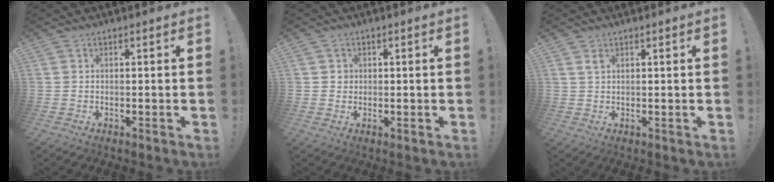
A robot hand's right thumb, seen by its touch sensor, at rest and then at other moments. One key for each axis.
{"total": 1.9, "fx": 0.2, "fy": 1.9, "fz": 0.3, "tx": 0.006, "ty": -0.002, "tz": 0.002}
{"total": 2.1, "fx": 1.3, "fy": 1.0, "fz": 1.4, "tx": -0.020, "ty": -0.002, "tz": 0.023}